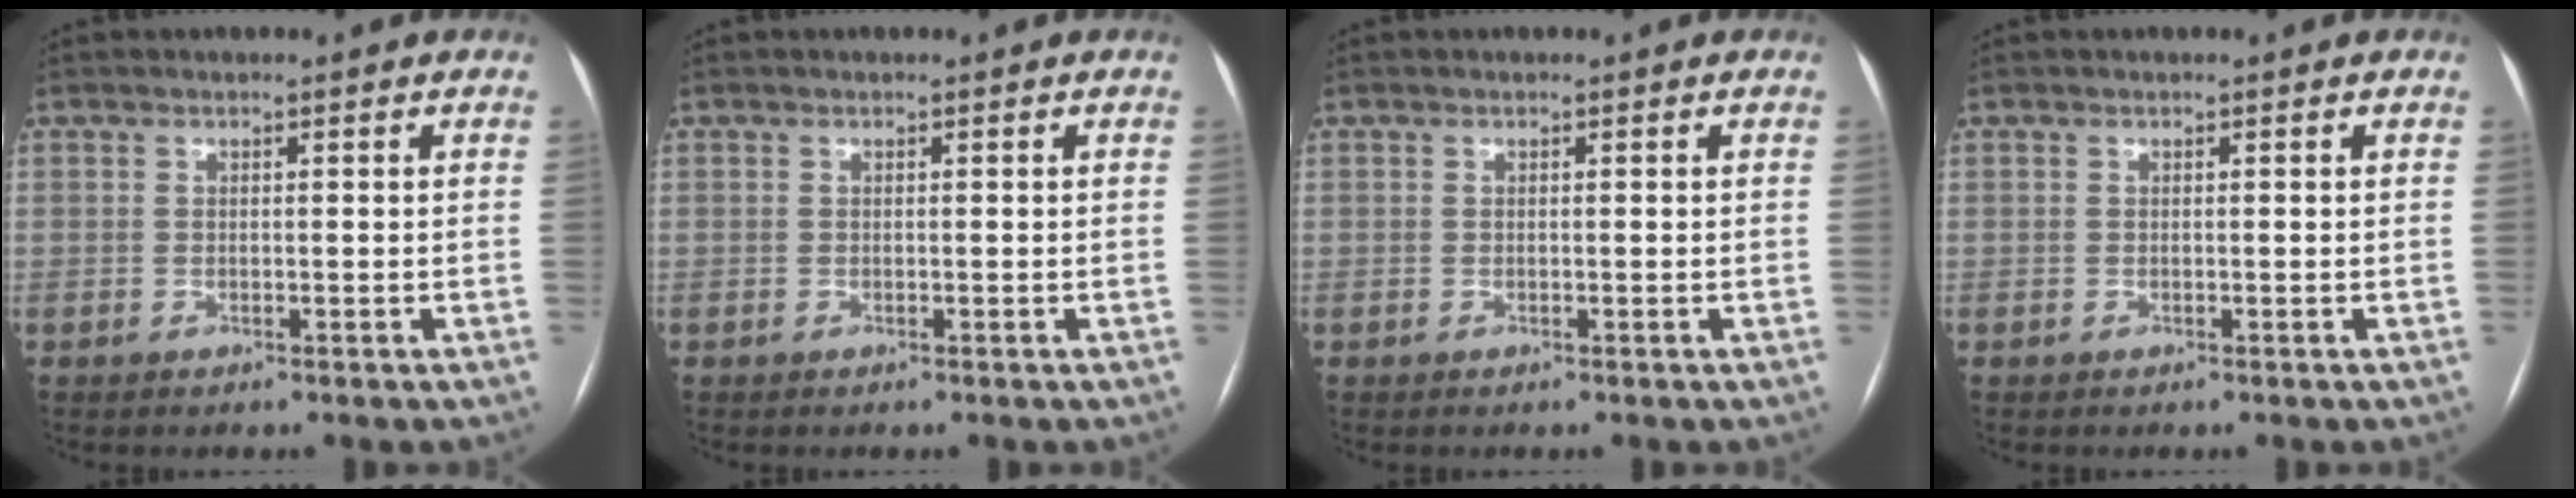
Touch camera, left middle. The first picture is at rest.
{"total": 0.0}
{"total": 0.0}
{"total": 0.0}